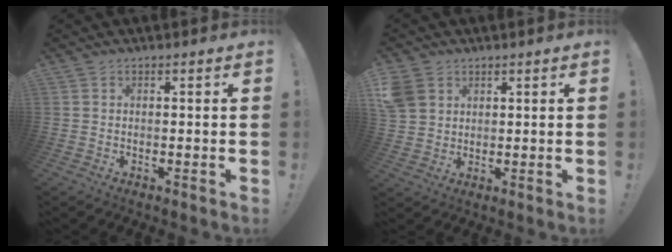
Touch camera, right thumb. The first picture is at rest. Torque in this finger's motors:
{"motor_torque": [0.92, 1.12, 0.56, 0.20, 0.00]}